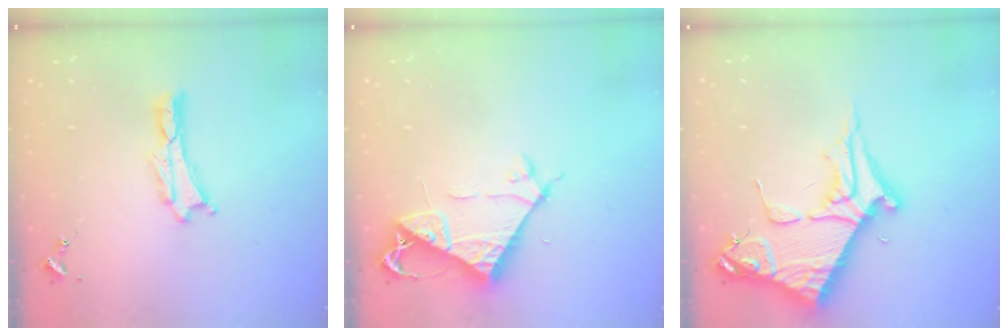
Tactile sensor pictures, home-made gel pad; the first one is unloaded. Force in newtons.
{"total": 7.5, "press": 7.5, "slide": 0.5}
{"total": 11.0, "press": 10.9, "slide": 1.1}